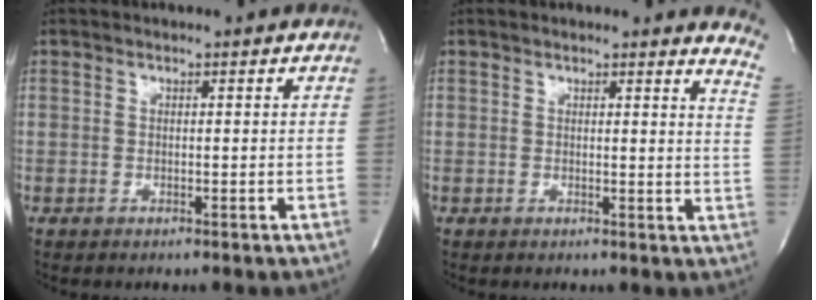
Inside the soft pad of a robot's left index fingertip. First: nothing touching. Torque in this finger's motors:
{"motor_torque": [0.61, -0.75, 0.18, 0.01]}